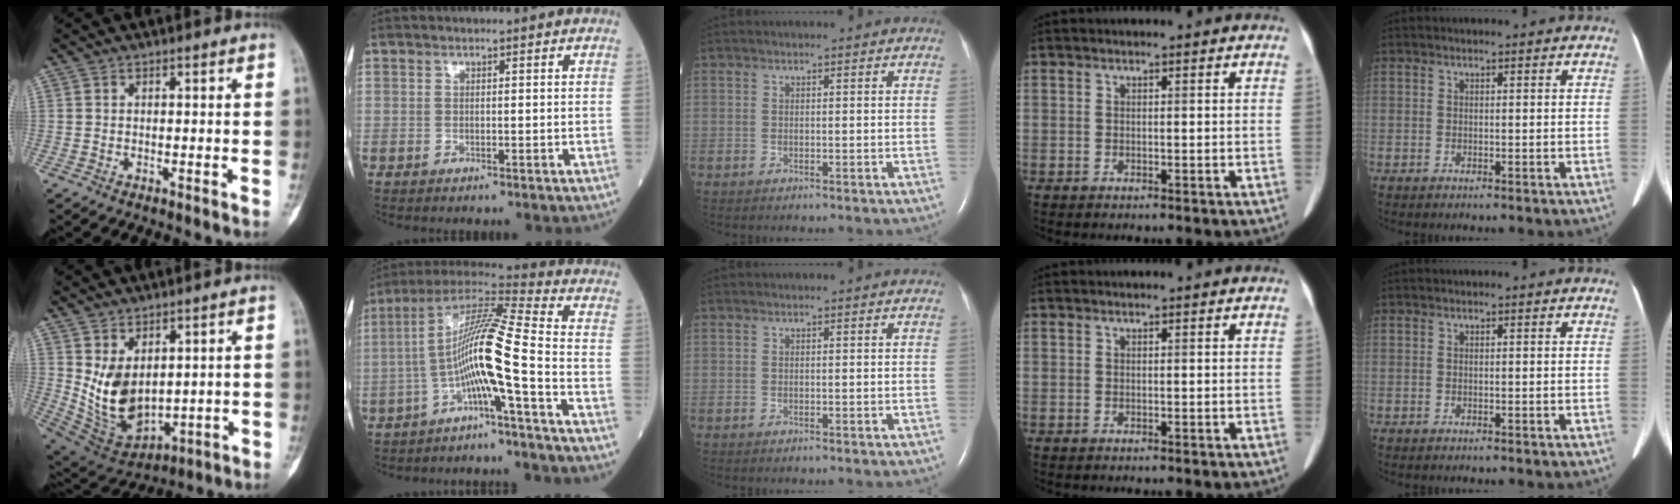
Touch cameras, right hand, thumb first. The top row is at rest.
{"thumb": {"total": 11.7, "force": [2.3, 7.5, 8.7], "torque": [-0.134, -0.024, 0.075]}, "index": {"total": 11.8, "force": [-3.7, -0.7, 11.2], "torque": [-0.213, 0.020, -0.077]}}